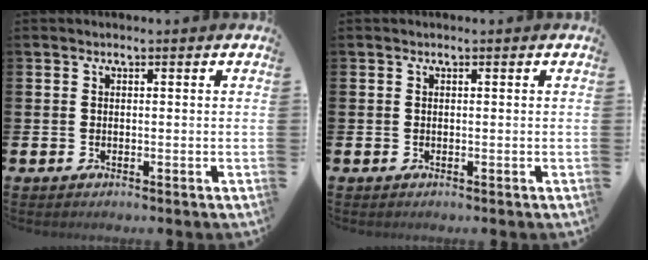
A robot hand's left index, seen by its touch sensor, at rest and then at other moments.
{"total": 0.0}